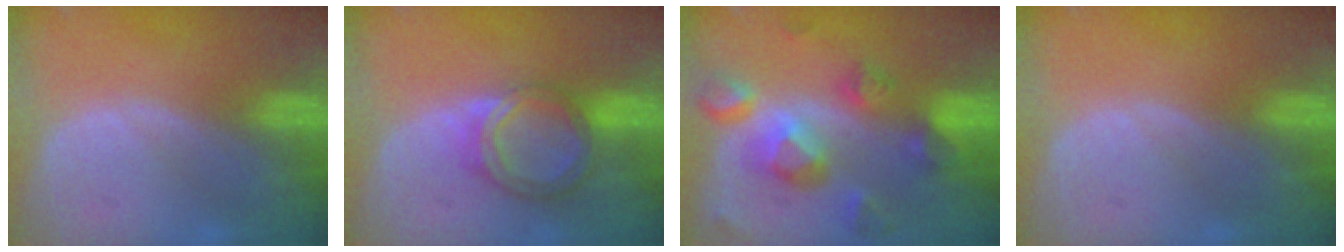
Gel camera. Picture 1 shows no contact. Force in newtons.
{"total": 6.2, "press": 5.8, "slide": 2.4}
{"total": 10.5, "press": 9.4, "slide": 4.8}
{"total": 0.0}